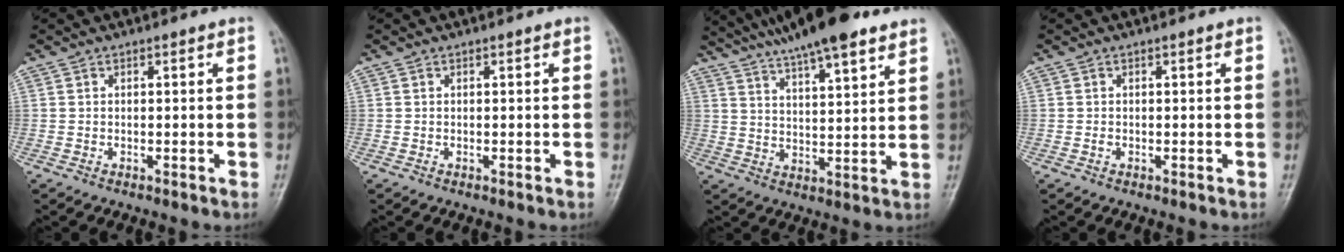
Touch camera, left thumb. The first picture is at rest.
{"total": 0.0}
{"total": 15.9, "force": [12.1, 3.2, 9.9], "torque": [-0.145, -0.030, 0.195]}
{"total": 0.5, "force": [0.0, 0.3, 0.4], "torque": [-0.006, 0.006, 0.003]}